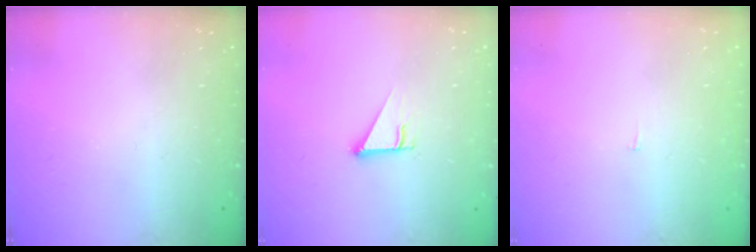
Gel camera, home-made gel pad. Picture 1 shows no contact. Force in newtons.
{"total": 2.5, "press": 2.5, "slide": 0.2}
{"total": 1.9, "press": 1.9, "slide": 0.1}